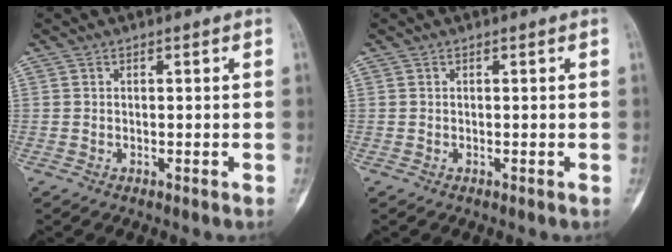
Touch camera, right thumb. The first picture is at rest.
{"total": 0.0}